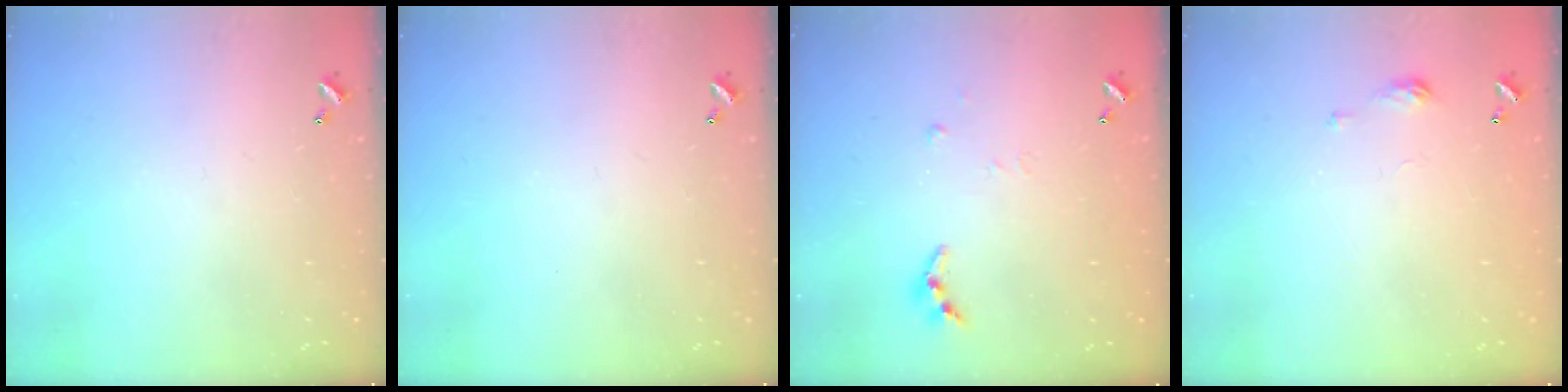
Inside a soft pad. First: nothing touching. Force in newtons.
{"total": 0.0}
{"total": 4.8, "press": 4.8, "slide": 0.6}
{"total": 4.3, "press": 4.2, "slide": 0.5}